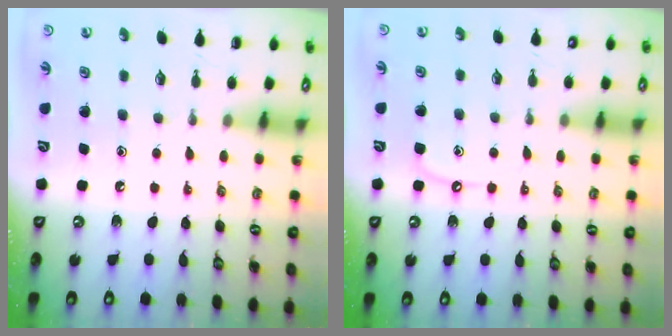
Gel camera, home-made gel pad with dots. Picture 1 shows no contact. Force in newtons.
{"total": 6.0, "press": 5.9, "slide": 0.8}